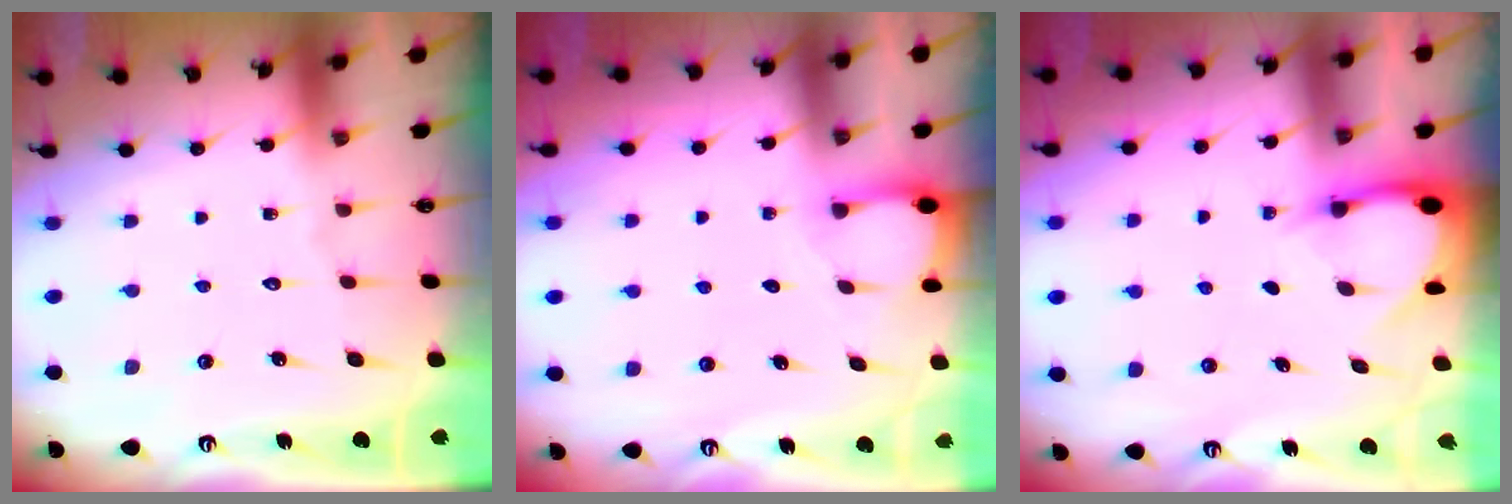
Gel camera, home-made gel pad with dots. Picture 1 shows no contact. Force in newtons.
{"total": 2.1, "press": 2.1, "slide": 0.3}
{"total": 3.4, "press": 3.4, "slide": 0.2}